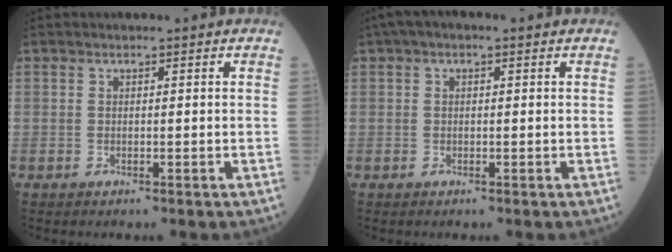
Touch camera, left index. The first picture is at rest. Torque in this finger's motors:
{"motor_torque": [0.88, -0.80, 0.38, 0.09]}